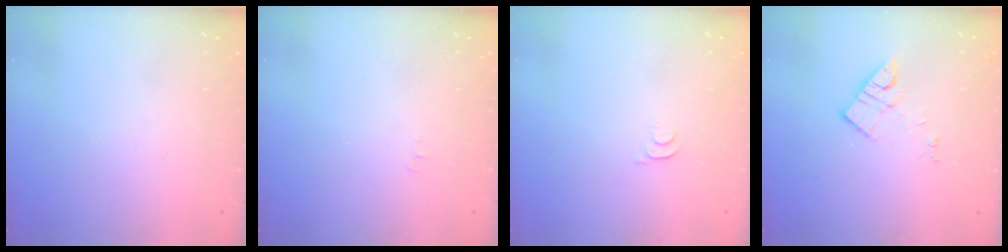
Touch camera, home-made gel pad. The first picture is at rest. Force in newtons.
{"total": 3.6, "press": 3.6, "slide": 0.4}
{"total": 3.3, "press": 3.2, "slide": 0.4}
{"total": 10.4, "press": 10.4, "slide": 0.6}